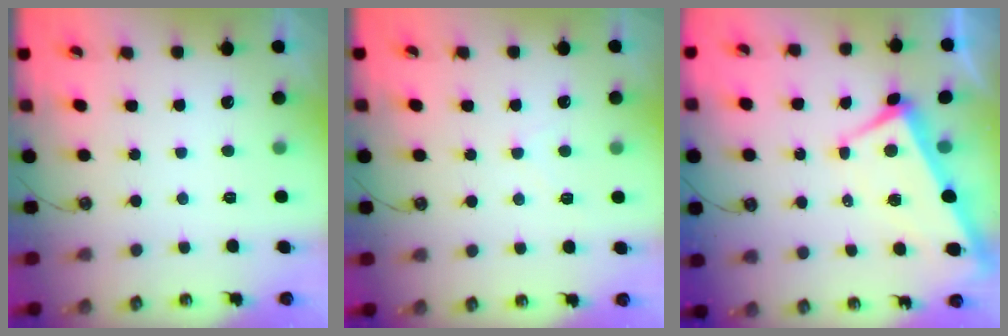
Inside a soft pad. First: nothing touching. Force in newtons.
{"total": 0.7, "press": 0.7, "slide": 0.2}
{"total": 1.7, "press": 1.5, "slide": 0.8}